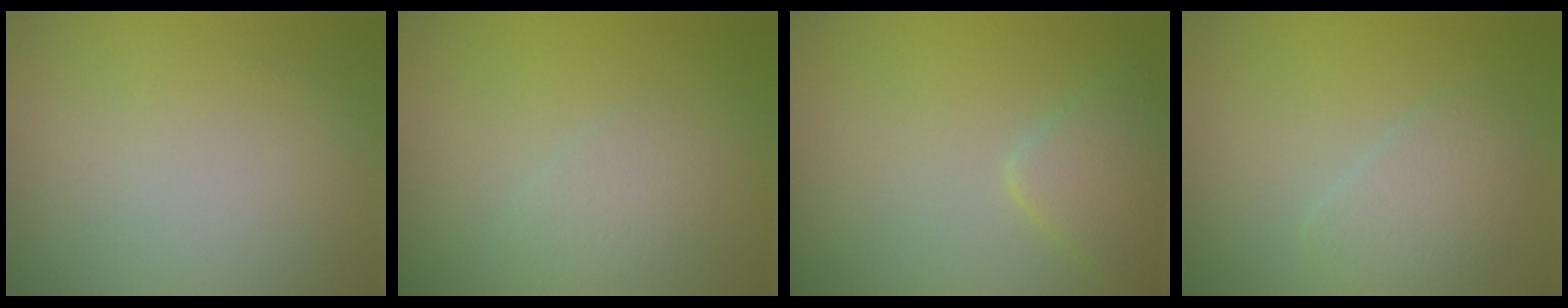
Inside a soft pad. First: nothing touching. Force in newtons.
{"total": 1.4, "press": 1.4, "slide": 0.1}
{"total": 2.7, "press": 2.7, "slide": 0.2}
{"total": 2.5, "press": 2.5, "slide": 0.1}